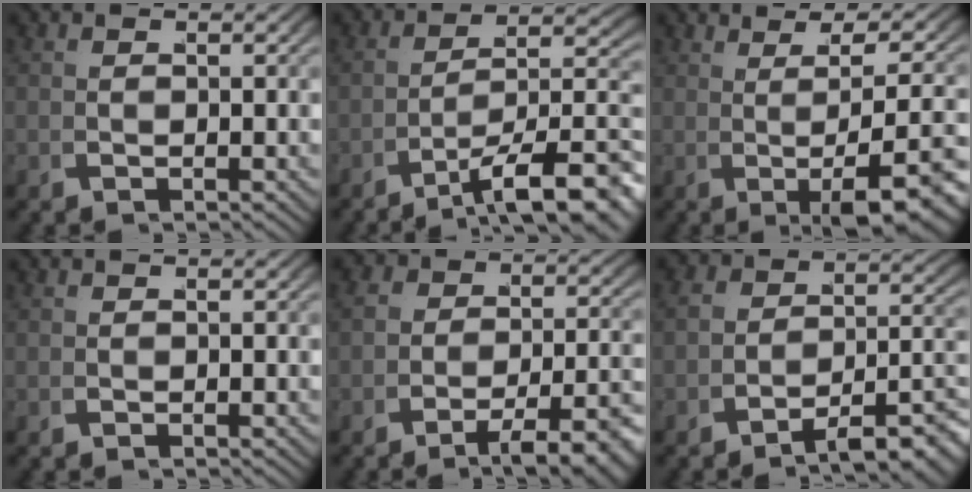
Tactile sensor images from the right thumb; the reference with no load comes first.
{"total": 9.9, "force": [-3.6, 5.4, 7.5], "torque": [-0.118, -0.037, -0.036]}
{"total": 6.9, "force": [0.3, 2.2, 6.5], "torque": [-0.094, -0.002, 0.013]}
{"total": 0.0}
{"total": 5.2, "force": [-2.6, 2.6, 3.6], "torque": [-0.039, -0.015, -0.037]}
{"total": 5.8, "force": [-3.5, 2.5, 4.0], "torque": [-0.039, -0.011, -0.048]}